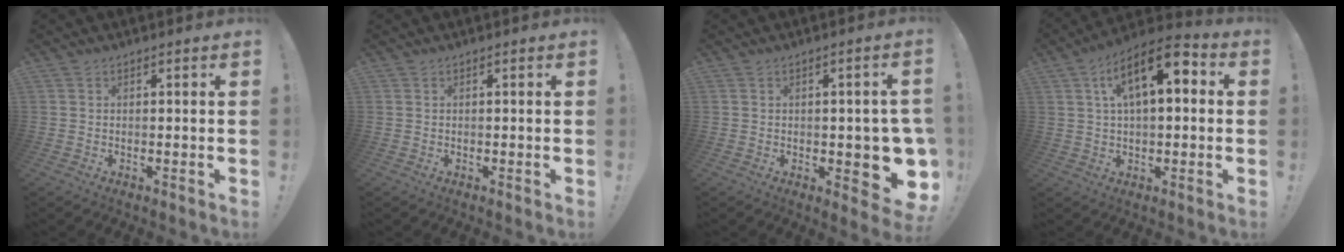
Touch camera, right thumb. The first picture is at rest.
{"total": 0.0}
{"total": 9.1, "force": [-2.1, 4.0, 7.9], "torque": [-0.077, 0.000, -0.025]}
{"total": 13.9, "force": [4.4, 6.1, 11.6], "torque": [-0.178, -0.006, 0.073]}